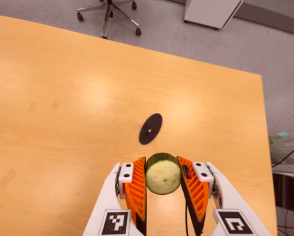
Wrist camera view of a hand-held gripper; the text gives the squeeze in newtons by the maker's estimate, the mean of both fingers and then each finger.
{"total": 12.0, "left": 10.8, "right": 13.3}